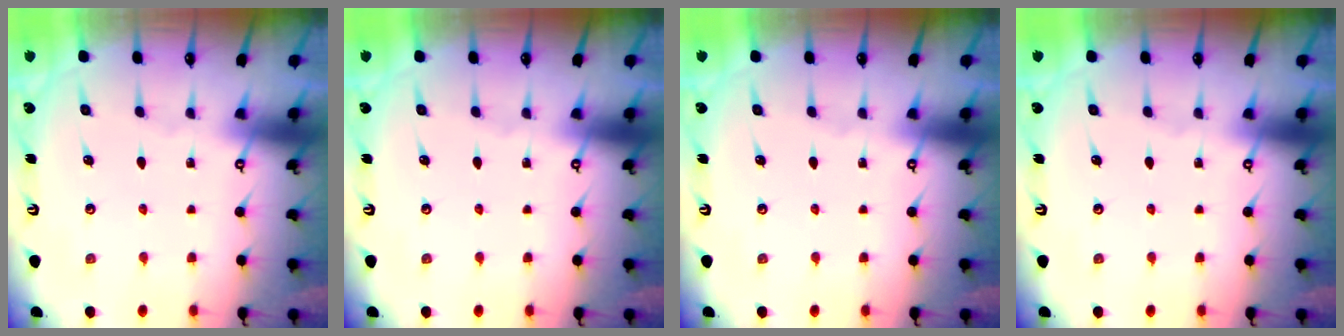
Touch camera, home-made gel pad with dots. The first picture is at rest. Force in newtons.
{"total": 0.0}
{"total": 0.0}
{"total": 0.0}